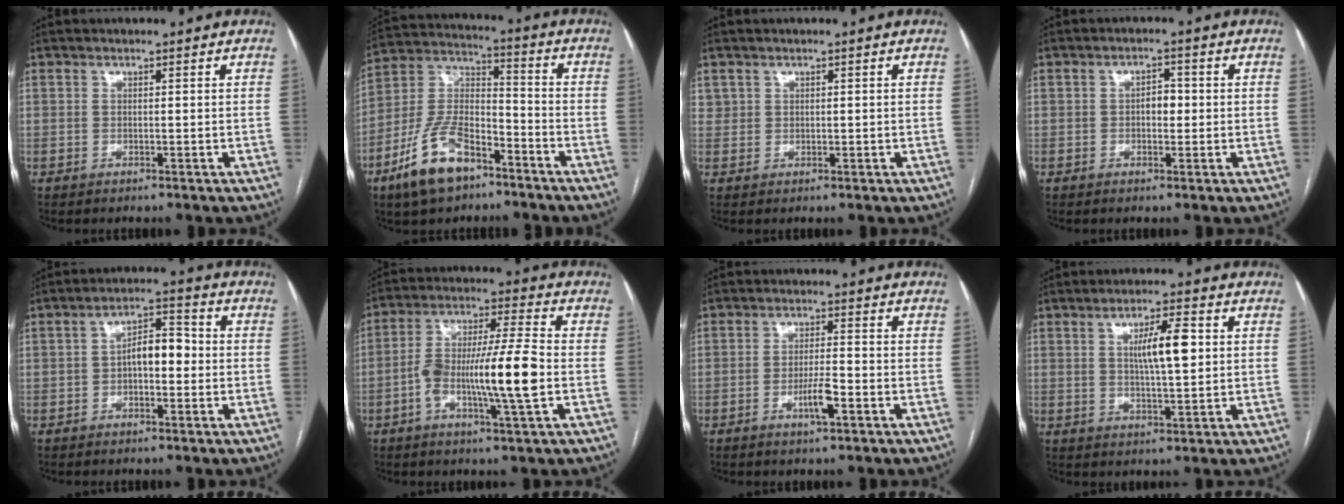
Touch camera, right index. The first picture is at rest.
{"total": 15.2, "force": [-9.5, 6.3, 10.1], "torque": [-0.212, 0.008, -0.178]}
{"total": 1.4, "force": [0.7, 1.2, 0.1], "torque": [0.002, 0.007, 0.012]}
{"total": 2.6, "force": [-0.1, 1.5, 2.1], "torque": [-0.027, 0.008, -0.003]}
{"total": 5.8, "force": [-0.6, 2.6, 5.1], "torque": [-0.082, 0.026, -0.013]}
{"total": 13.0, "force": [-3.0, 0.9, 12.7], "torque": [-0.234, 0.008, -0.056]}
{"total": 4.5, "force": [-2.0, 0.6, 4.0], "torque": [-0.074, -0.002, -0.035]}
{"total": 6.8, "force": [1.4, 1.1, 6.6], "torque": [-0.112, 0.008, 0.027]}